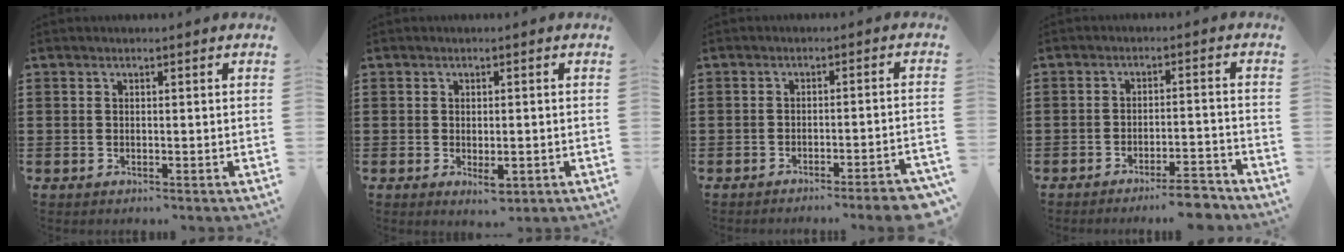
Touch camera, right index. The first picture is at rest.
{"total": 2.3, "force": [-0.7, 1.3, 1.8], "torque": [-0.032, 0.003, -0.012]}
{"total": 3.6, "force": [-3.1, -0.4, 1.8], "torque": [-0.029, -0.010, -0.059]}
{"total": 4.8, "force": [-4.4, 0.1, 2.1], "torque": [-0.033, -0.003, -0.082]}